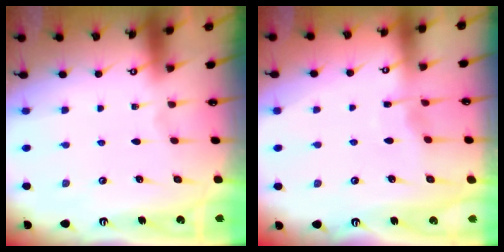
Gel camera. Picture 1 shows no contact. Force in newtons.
{"total": 4.6, "press": 4.6, "slide": 0.3}